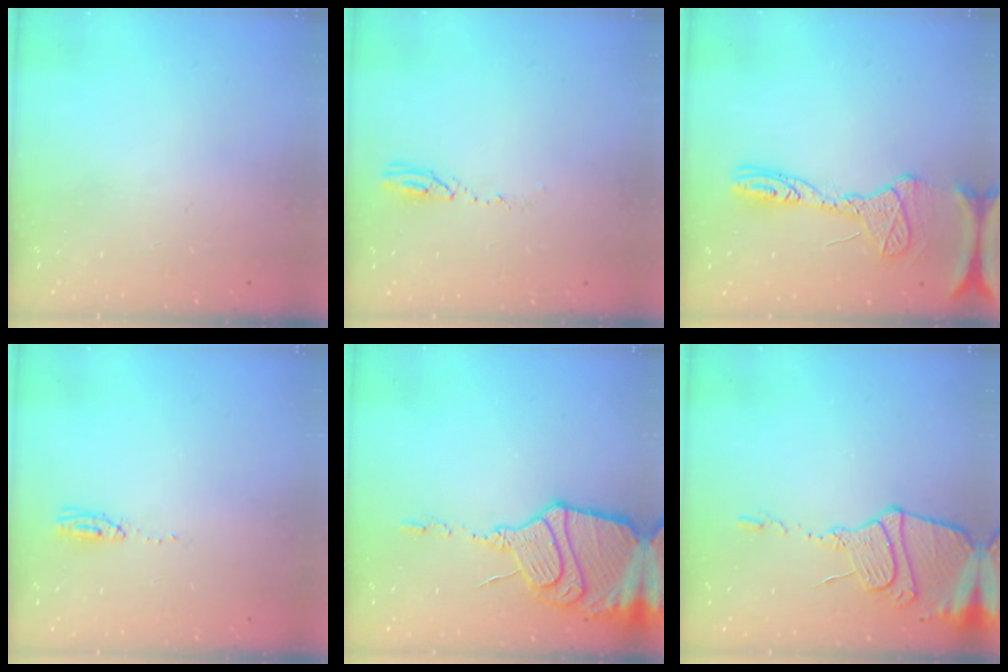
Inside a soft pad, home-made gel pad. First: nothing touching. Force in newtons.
{"total": 4.1, "press": 4.1, "slide": 0.4}
{"total": 14.7, "press": 14.6, "slide": 1.4}
{"total": 3.6, "press": 3.3, "slide": 1.5}
{"total": 19.2, "press": 19.1, "slide": 1.6}
{"total": 14.1, "press": 14.0, "slide": 1.3}